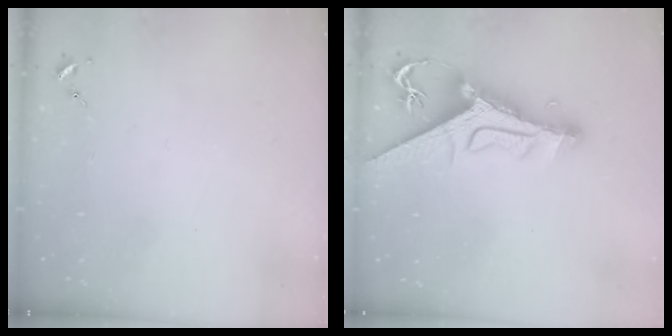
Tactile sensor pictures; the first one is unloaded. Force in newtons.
{"total": 14.7, "press": 14.6, "slide": 1.3}